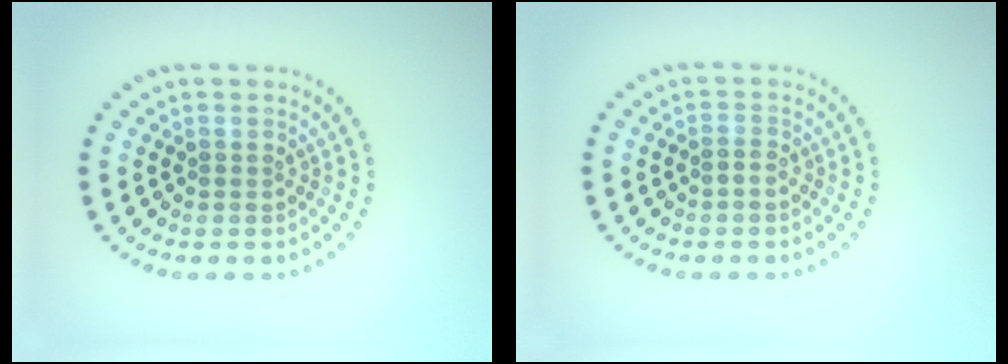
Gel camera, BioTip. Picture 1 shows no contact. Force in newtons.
{"total": 0.8, "press": 0.8, "slide": 0.3}